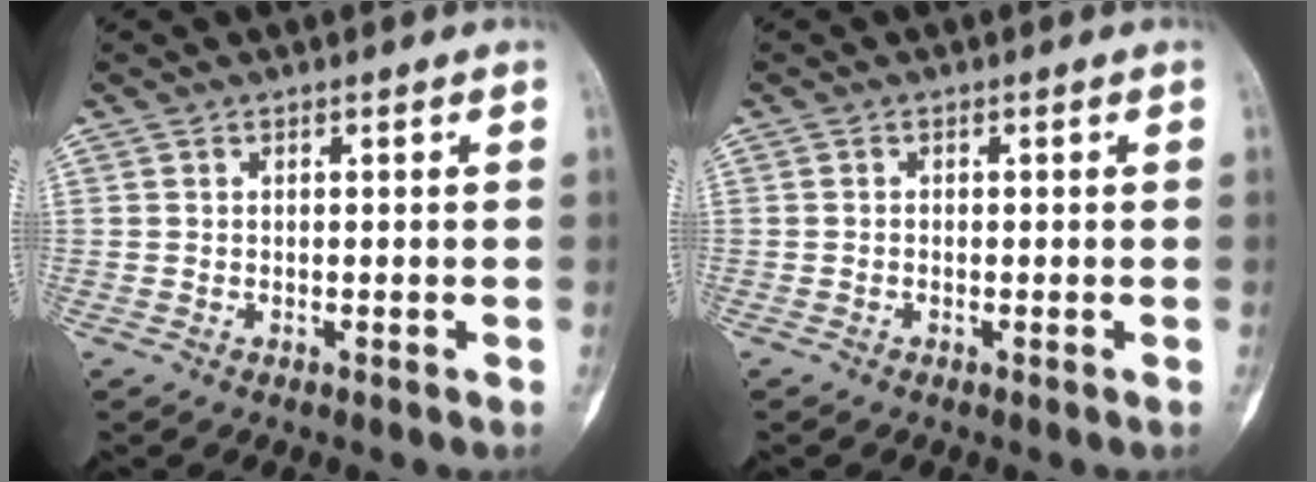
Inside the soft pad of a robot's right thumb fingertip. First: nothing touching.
{"total": 0.0}